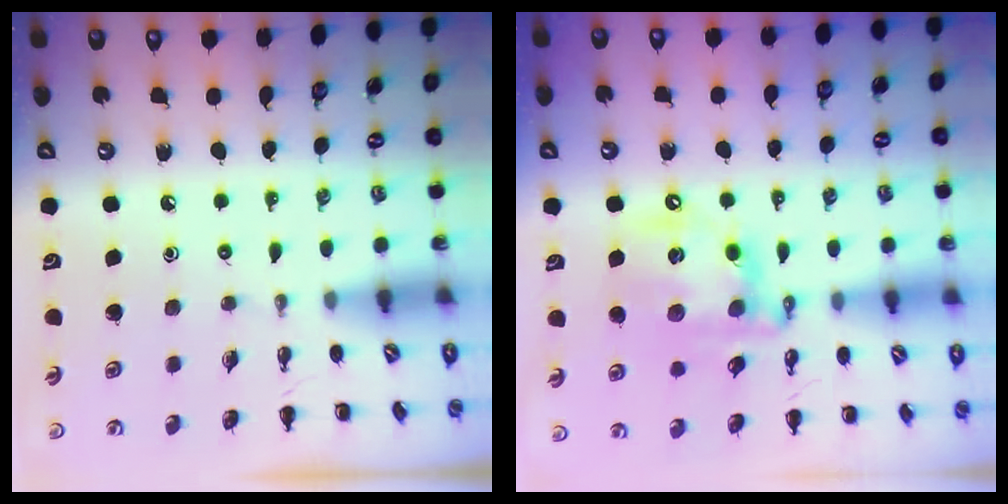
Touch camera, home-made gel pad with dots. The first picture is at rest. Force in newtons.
{"total": 16.5, "press": 16.2, "slide": 3.3}